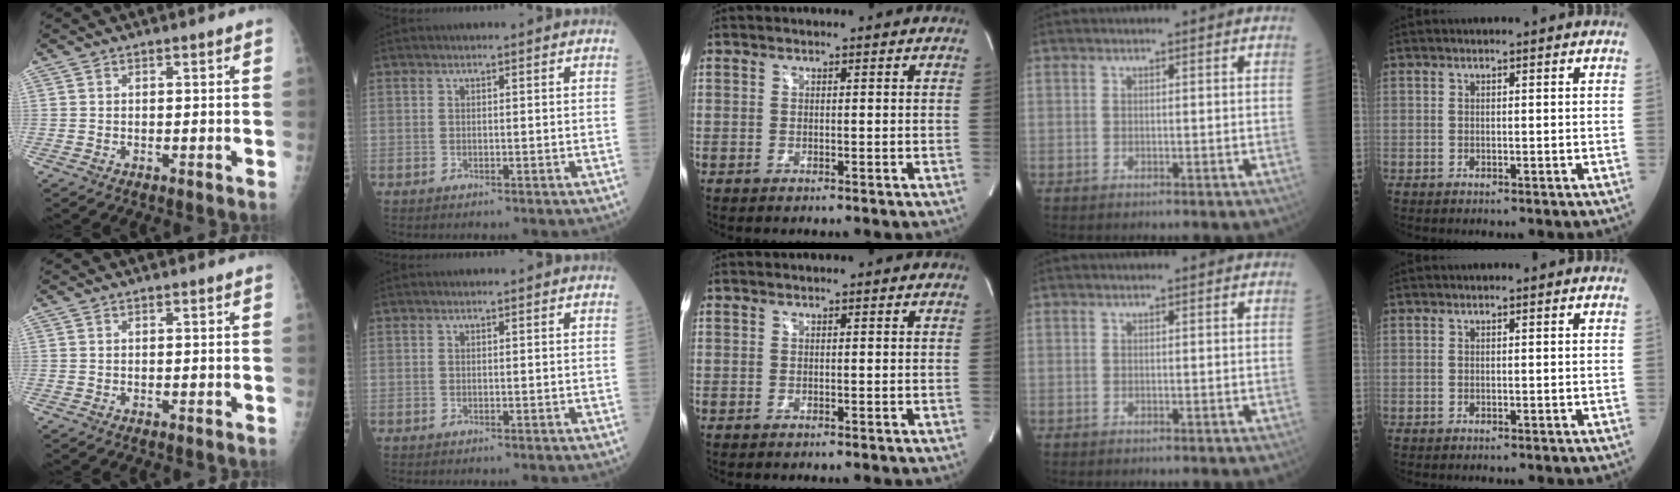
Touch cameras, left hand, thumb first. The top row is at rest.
{}